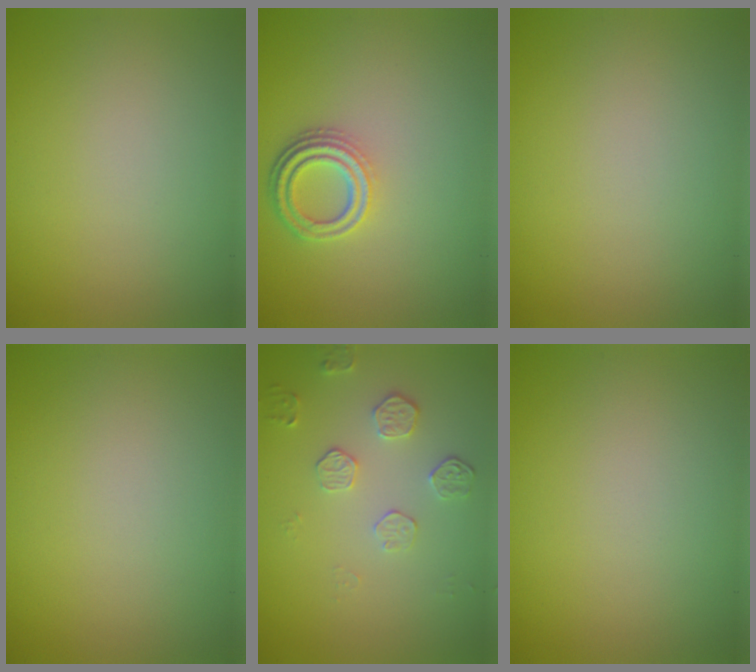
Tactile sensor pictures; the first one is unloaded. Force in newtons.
{"total": 3.6, "press": 2.8, "slide": 2.2}
{"total": 0.0}
{"total": 0.0}
{"total": 1.9, "press": 1.3, "slide": 1.3}
{"total": 0.0}